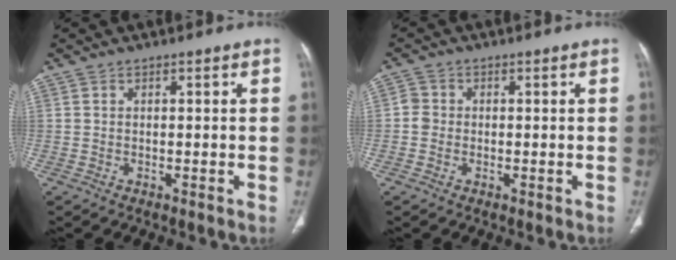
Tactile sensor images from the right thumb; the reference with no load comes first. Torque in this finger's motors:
{"motor_torque": [0.60, 0.45, 0.41, 0.37, -0.04]}